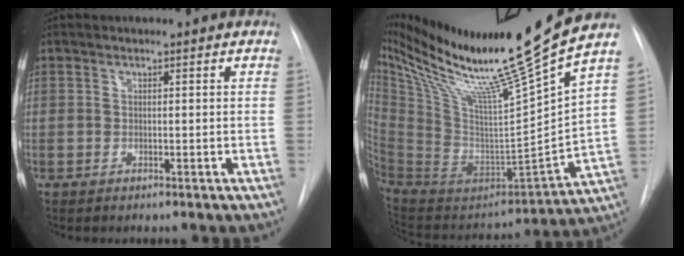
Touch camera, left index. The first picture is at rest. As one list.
[{"total": 27.6, "force": [20.5, -2.4, 18.4], "torque": [-0.308, -0.055, 0.351]}]